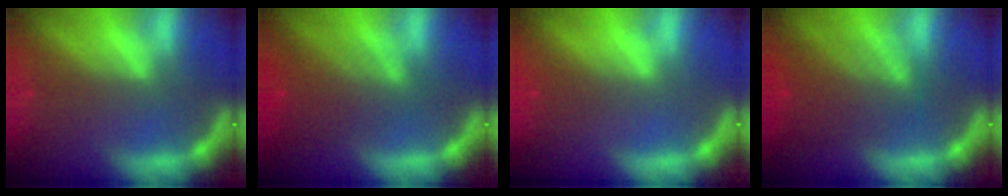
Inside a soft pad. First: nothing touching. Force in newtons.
{"total": 5.1}
{"total": 0.9}
{"total": 6.1}